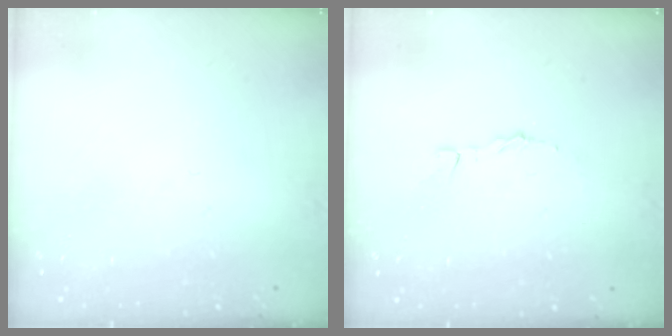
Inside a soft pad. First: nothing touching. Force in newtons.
{"total": 1.4, "press": 1.4, "slide": 0.1}